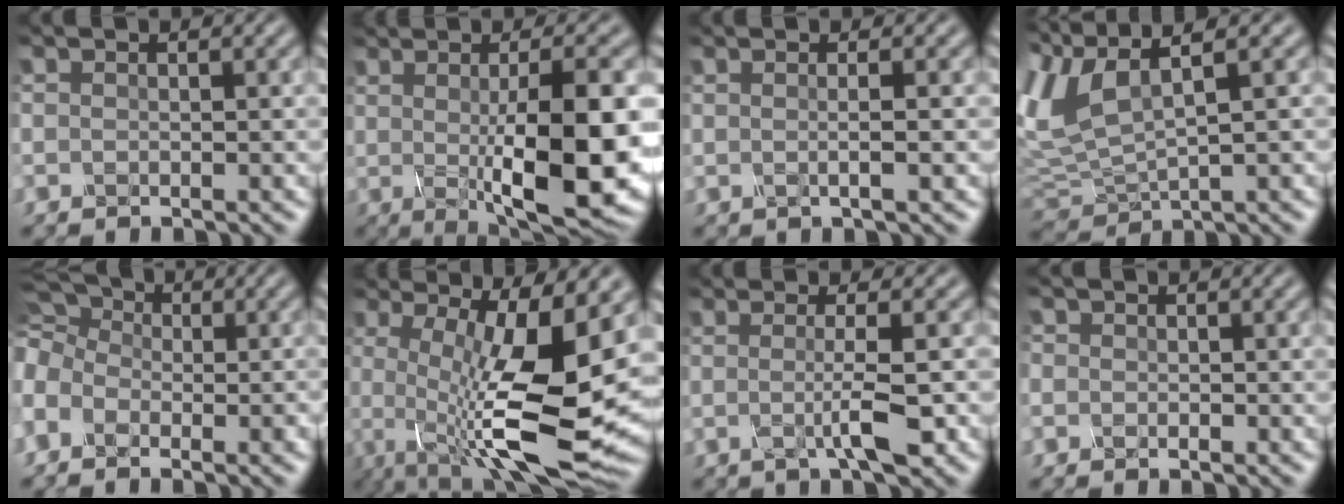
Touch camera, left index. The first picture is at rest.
{"total": 13.0, "force": [-0.7, 3.7, 12.4], "torque": [-0.145, -0.007, -0.004]}
{"total": 2.3, "force": [0.2, 0.8, 2.1], "torque": [-0.020, 0.001, -0.015]}
{"total": 7.1, "force": [3.6, 2.5, 5.5], "torque": [-0.146, 0.017, 0.074]}
{"total": 9.3, "force": [-1.3, 6.6, 6.5], "torque": [-0.117, 0.026, -0.045]}
{"total": 14.8, "force": [-1.2, 4.2, 14.1], "torque": [-0.223, -0.013, -0.017]}
{"total": 3.8, "force": [-0.2, 0.8, 3.7], "torque": [-0.060, -0.006, -0.005]}
{"total": 1.8, "force": [0.3, 1.6, 0.8], "torque": [0.004, 0.005, -0.012]}